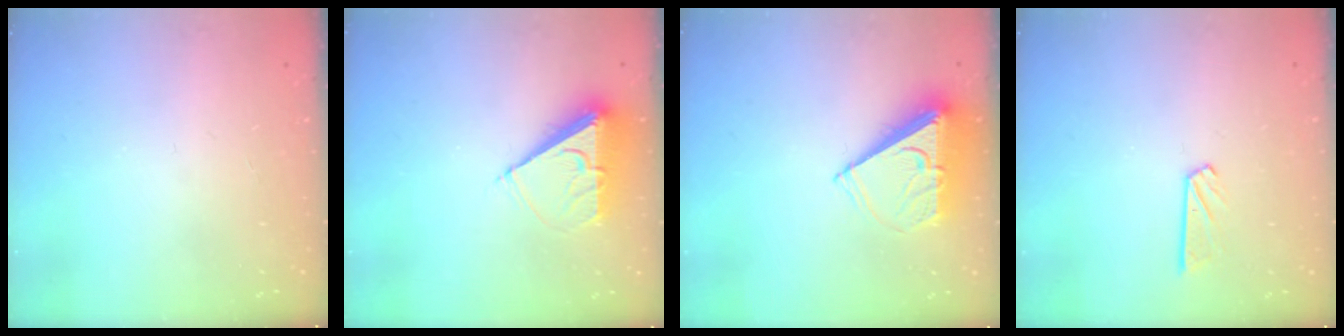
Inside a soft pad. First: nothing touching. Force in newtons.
{"total": 7.3, "press": 7.3, "slide": 0.6}
{"total": 8.3, "press": 8.3, "slide": 0.5}
{"total": 4.2, "press": 4.1, "slide": 0.3}